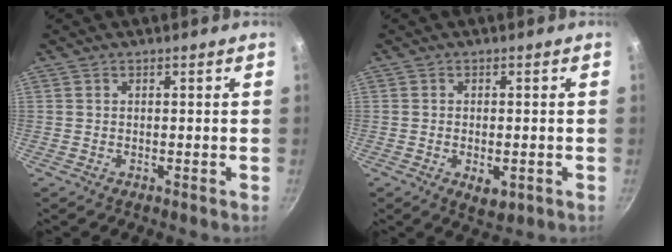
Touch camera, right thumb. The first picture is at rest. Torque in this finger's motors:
{"motor_torque": [-0.08, 0.00, 0.09, 0.59, -0.03]}